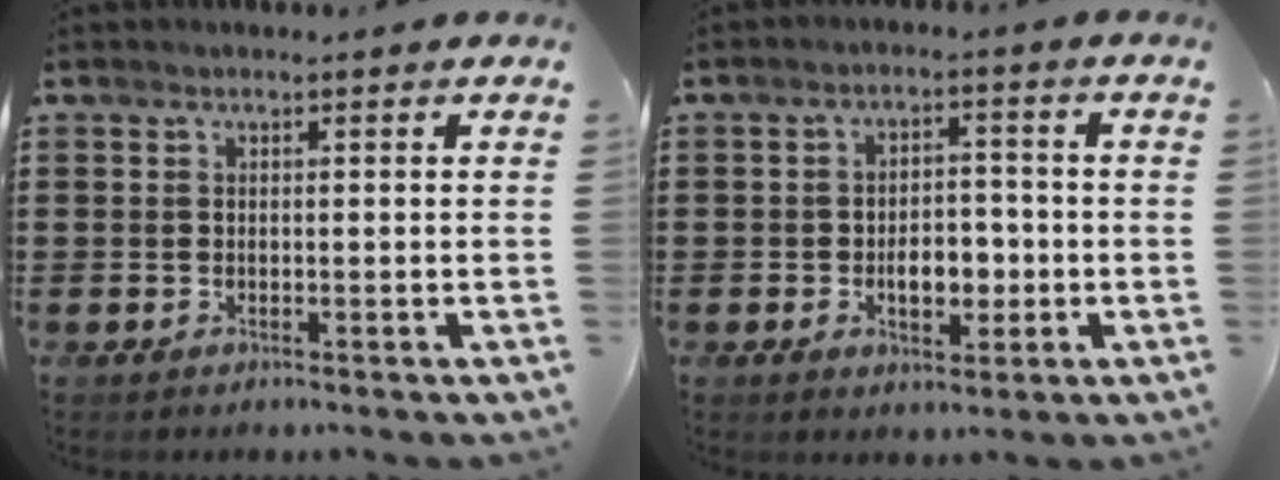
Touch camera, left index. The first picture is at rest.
{"total": 5.7, "force": [-1.6, 3.3, 4.4], "torque": [-0.063, 0.003, -0.032]}